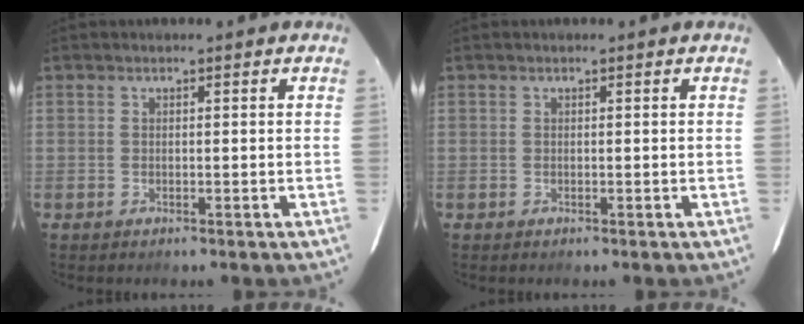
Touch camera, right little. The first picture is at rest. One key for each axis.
{"total": 0.0}